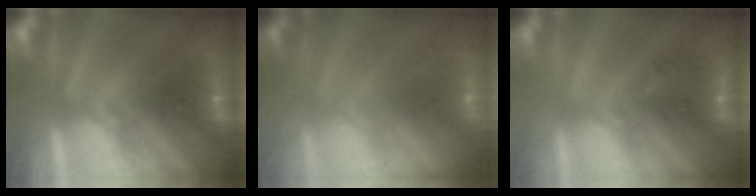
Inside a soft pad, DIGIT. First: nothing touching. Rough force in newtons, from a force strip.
{"total": 2.4}
{"total": 3.1}